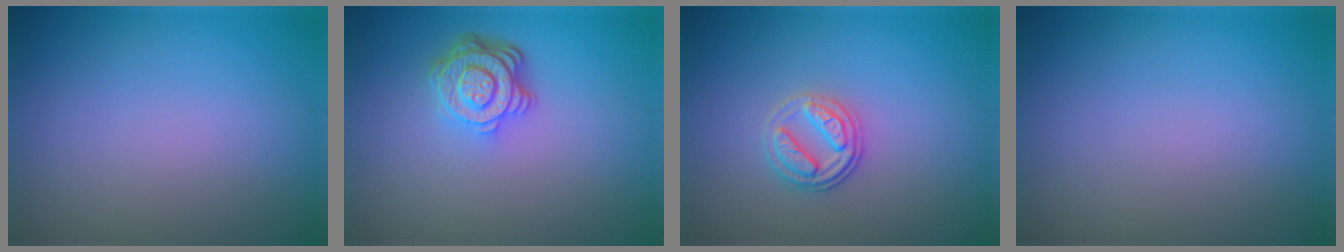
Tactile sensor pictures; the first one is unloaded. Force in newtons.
{"total": 4.4, "press": 3.3, "slide": 2.9}
{"total": 2.6, "press": 2.5, "slide": 0.8}
{"total": 0.0}